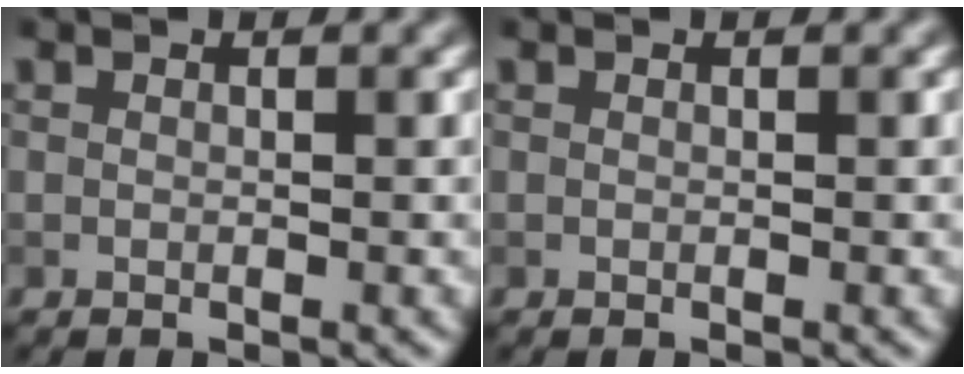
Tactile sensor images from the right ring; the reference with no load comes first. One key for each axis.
{"total": 0.0}